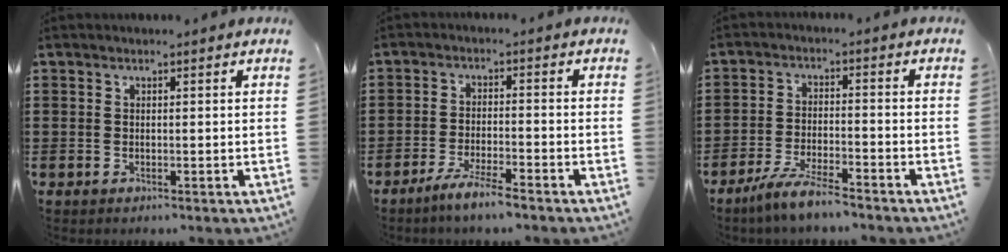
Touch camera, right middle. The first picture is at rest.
{"total": 4.4, "force": [-3.7, -0.2, 2.4], "torque": [-0.055, -0.010, -0.070]}
{"total": 5.7, "force": [-5.0, 0.2, 2.8], "torque": [-0.065, -0.011, -0.095]}